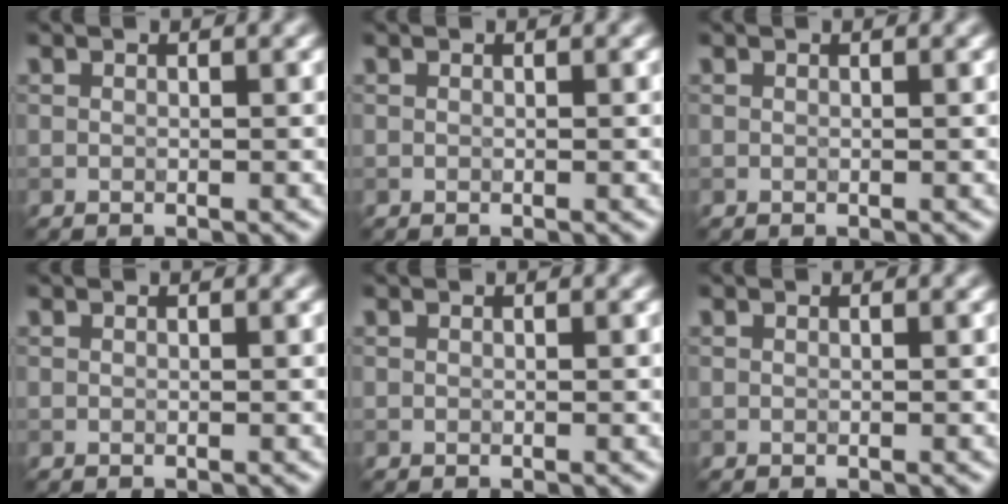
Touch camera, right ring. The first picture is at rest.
{"total": 0.0}
{"total": 0.0}
{"total": 0.0}
{"total": 0.0}
{"total": 0.0}